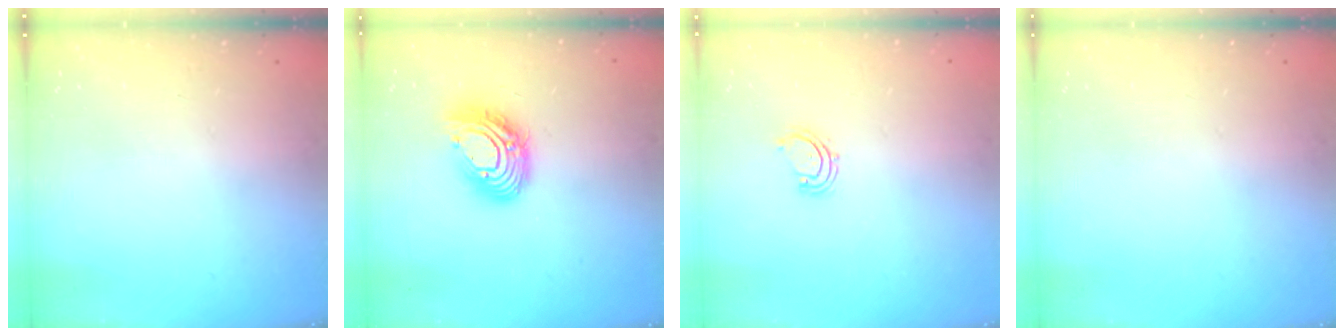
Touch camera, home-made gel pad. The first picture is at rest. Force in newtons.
{"total": 13.4, "press": 13.4, "slide": 1.3}
{"total": 2.6, "press": 2.6, "slide": 0.3}
{"total": 0.0}